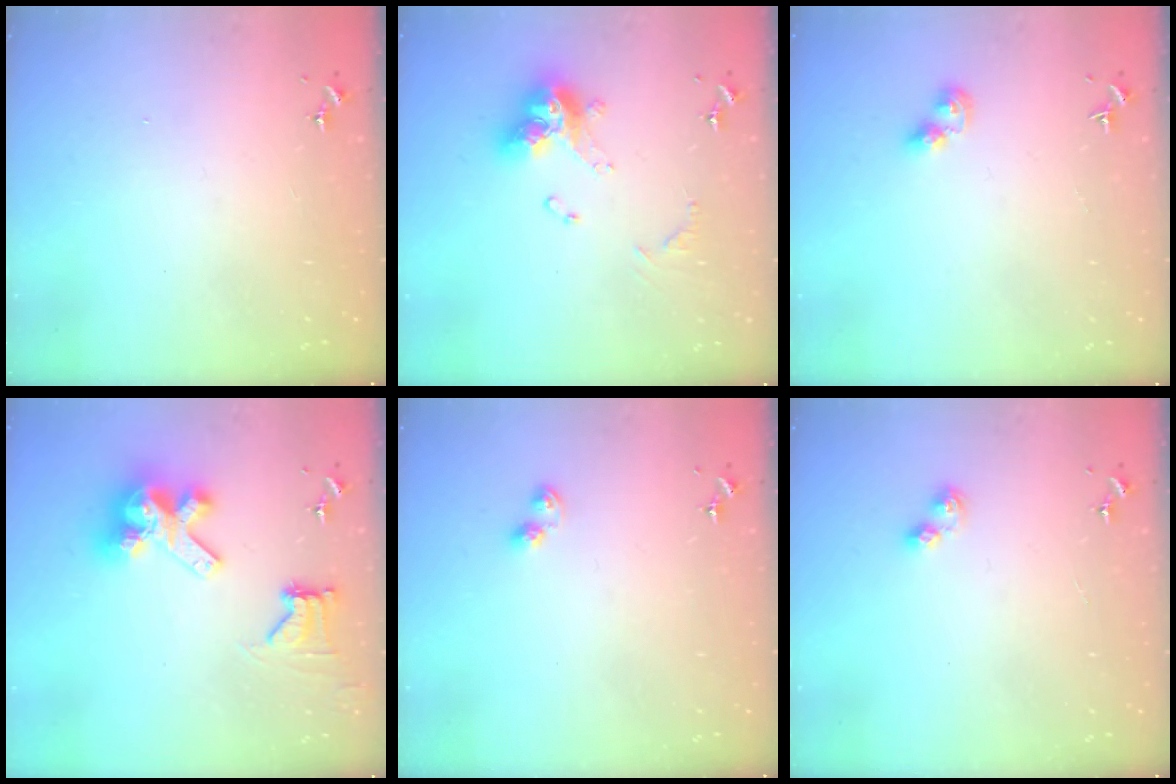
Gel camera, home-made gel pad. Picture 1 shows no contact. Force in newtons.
{"total": 15.1, "press": 15.0, "slide": 1.4}
{"total": 6.1, "press": 6.1, "slide": 0.6}
{"total": 13.8, "press": 13.7, "slide": 1.8}
{"total": 3.3, "press": 3.3, "slide": 0.4}
{"total": 6.2, "press": 6.2, "slide": 0.7}